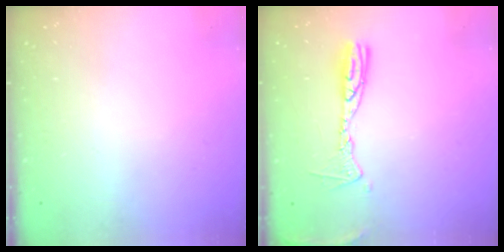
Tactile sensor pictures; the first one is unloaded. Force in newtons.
{"total": 9.9, "press": 9.9, "slide": 0.8}